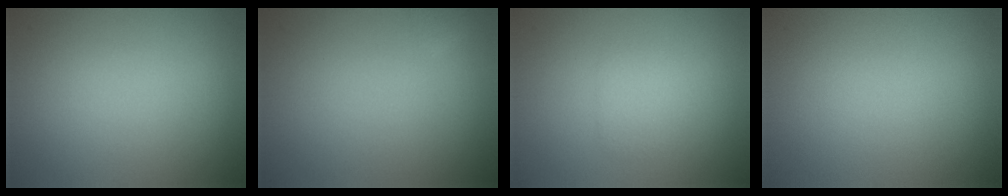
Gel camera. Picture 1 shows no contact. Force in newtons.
{"total": 0.5, "press": 0.5, "slide": 0.0}
{"total": 1.4, "press": 1.4, "slide": 0.0}
{"total": 0.0}